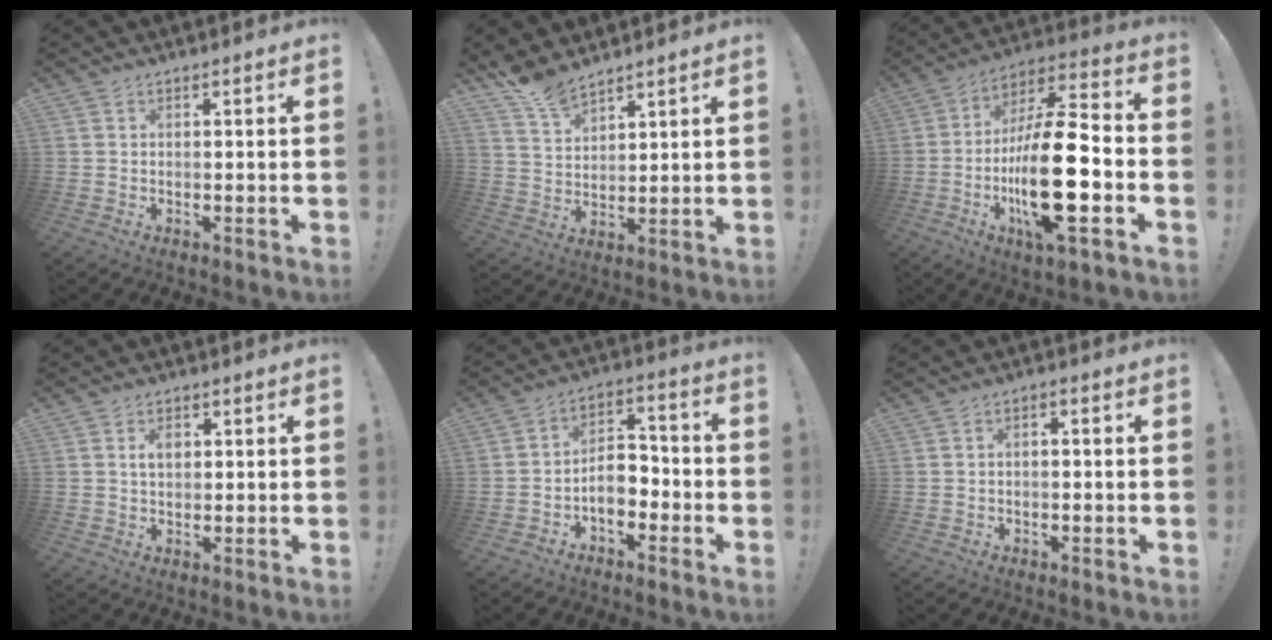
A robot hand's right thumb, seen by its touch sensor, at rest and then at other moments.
{"total": 7.9, "force": [7.0, 2.8, 2.3], "torque": [-0.044, -0.046, 0.134]}
{"total": 23.1, "force": [-5.4, 6.4, 21.6], "torque": [-0.407, 0.014, -0.092]}
{"total": 3.3, "force": [0.8, 2.3, 2.2], "torque": [-0.027, 0.000, 0.009]}
{"total": 7.6, "force": [-3.2, 5.2, 4.6], "torque": [-0.064, 0.017, -0.056]}
{"total": 1.7, "force": [-1.1, 0.6, 1.1], "torque": [-0.016, 0.008, -0.020]}